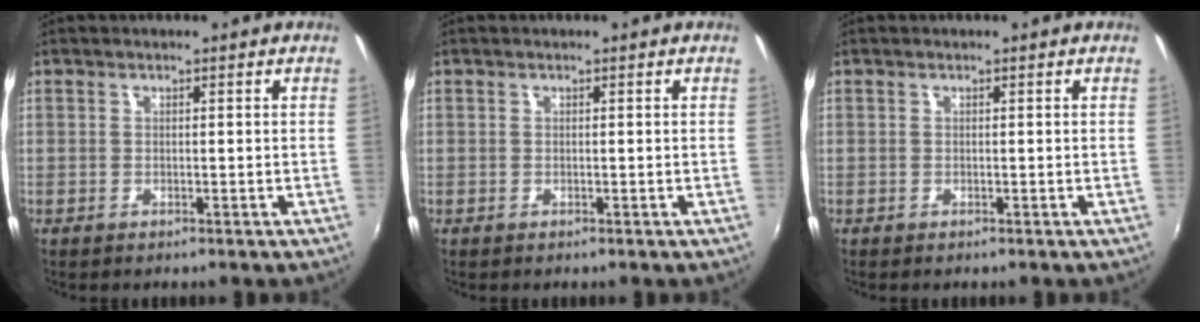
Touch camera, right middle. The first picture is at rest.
{"total": 0.0}
{"total": 0.0}